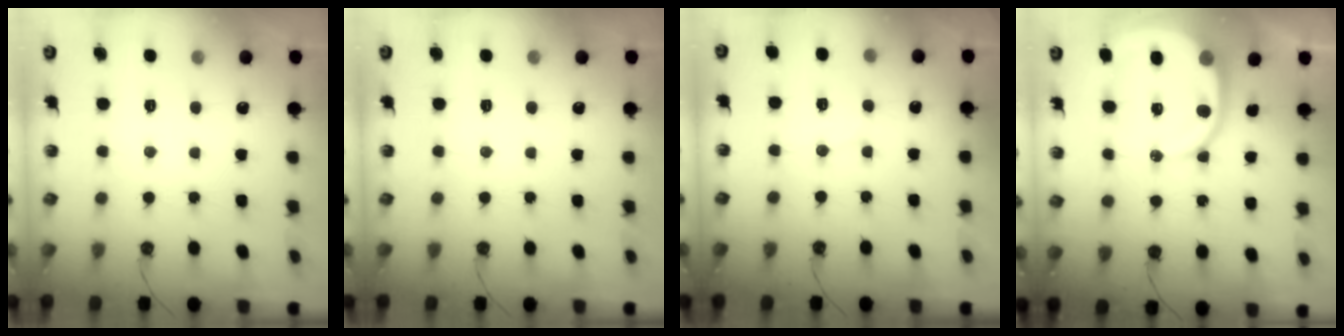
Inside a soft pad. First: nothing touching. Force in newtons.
{"total": 0.0}
{"total": 4.1, "press": 4.1, "slide": 0.5}
{"total": 12.7, "press": 12.6, "slide": 1.8}